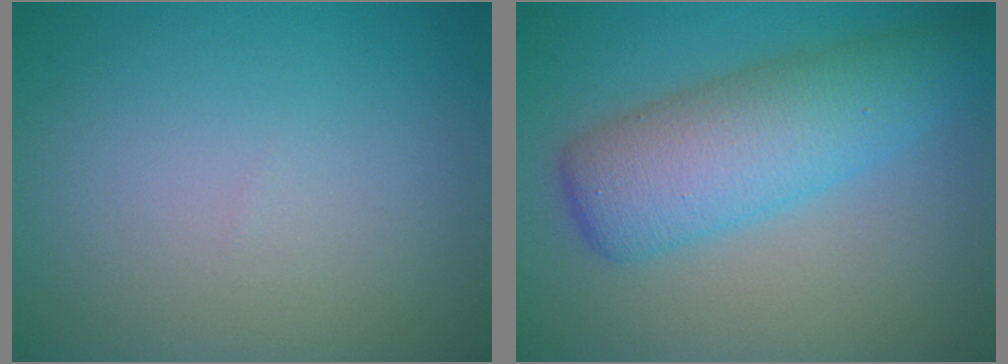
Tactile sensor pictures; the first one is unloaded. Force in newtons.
{"total": 6.9, "press": 6.9, "slide": 0.1}